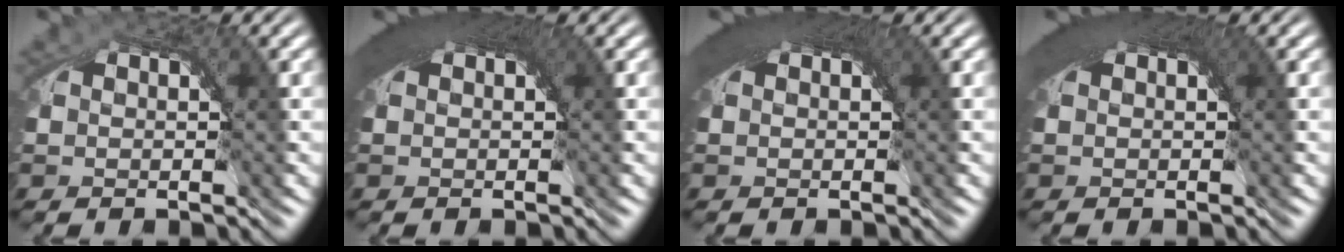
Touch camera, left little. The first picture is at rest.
{"total": 4.9, "force": [1.6, 1.7, 4.3], "torque": [-0.052, 0.013, 0.019]}
{"total": 4.8, "force": [1.6, 1.7, 4.3], "torque": [-0.051, 0.013, 0.018]}
{"total": 4.7, "force": [1.6, 1.6, 4.1], "torque": [-0.048, 0.013, 0.018]}